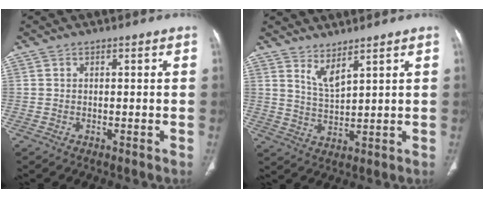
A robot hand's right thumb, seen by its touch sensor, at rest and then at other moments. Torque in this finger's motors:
{"motor_torque": [2.33, 2.69, 0.30, -0.30, 0.02]}